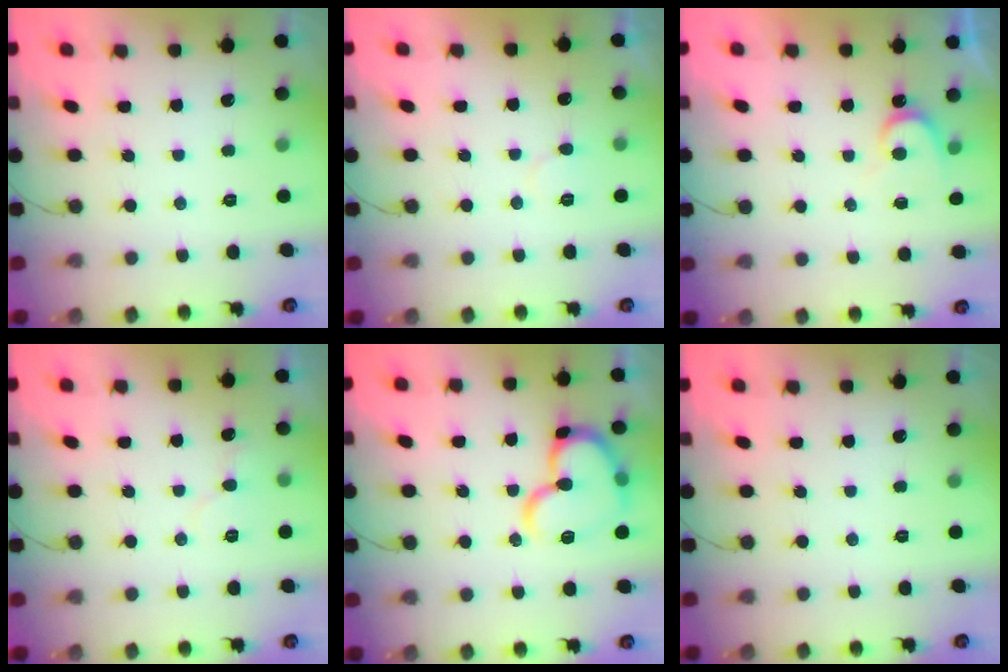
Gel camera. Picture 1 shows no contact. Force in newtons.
{"total": 5.7, "press": 5.6, "slide": 0.4}
{"total": 5.8, "press": 5.8, "slide": 0.6}
{"total": 5.7, "press": 5.7, "slide": 0.4}
{"total": 16.0, "press": 15.9, "slide": 1.3}
{"total": 0.0}